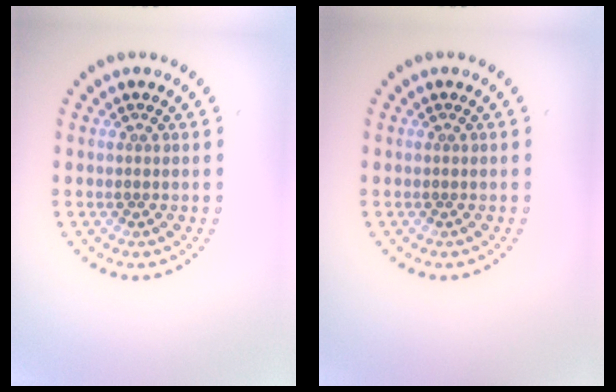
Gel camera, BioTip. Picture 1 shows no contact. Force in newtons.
{"total": 0.0}